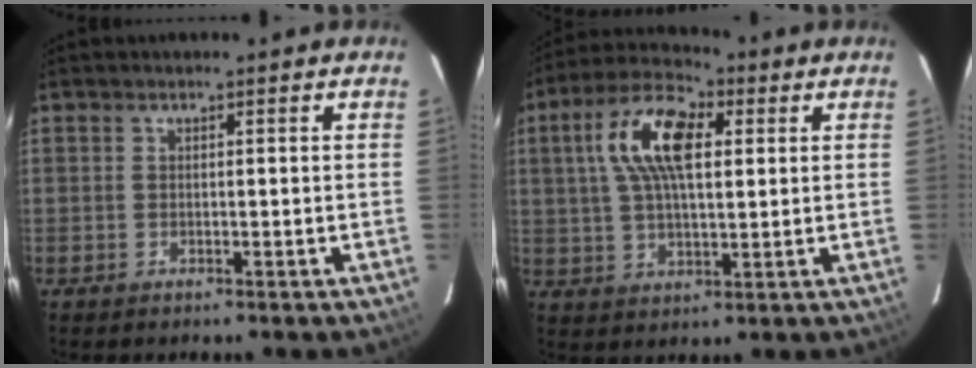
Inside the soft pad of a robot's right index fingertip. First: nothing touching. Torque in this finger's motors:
{"motor_torque": [0.51, 0.05, 0.49, 0.19]}